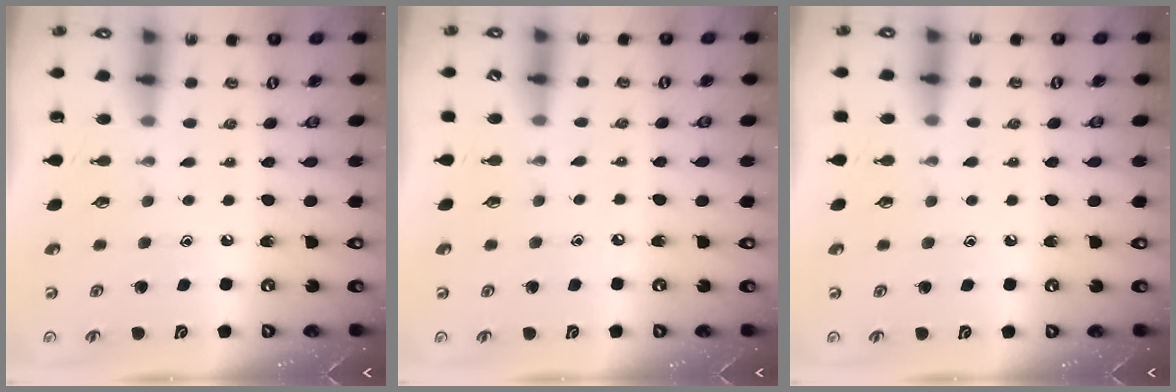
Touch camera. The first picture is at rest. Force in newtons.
{"total": 2.5, "press": 2.4, "slide": 0.4}
{"total": 3.0, "press": 3.0, "slide": 0.5}